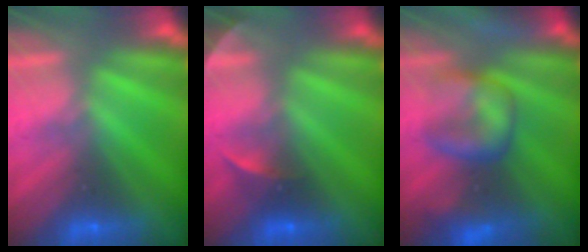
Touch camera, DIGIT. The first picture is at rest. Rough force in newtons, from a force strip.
{"total": 2.2}
{"total": 8.0}